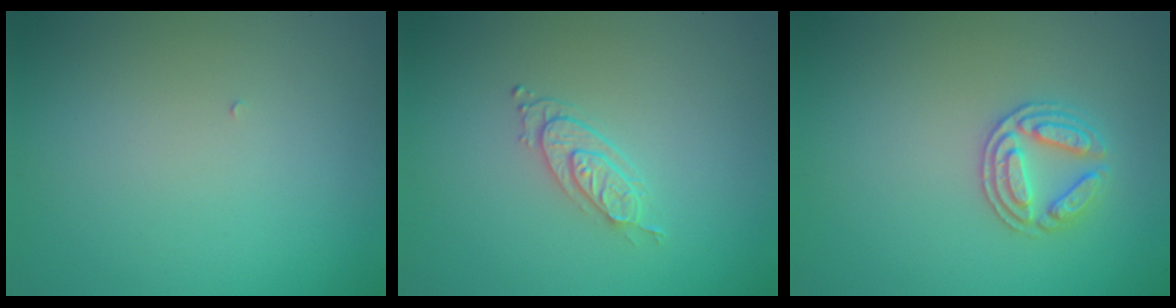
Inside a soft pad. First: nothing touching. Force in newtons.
{"total": 2.0, "press": 1.4, "slide": 1.4}
{"total": 2.8, "press": 2.7, "slide": 0.6}